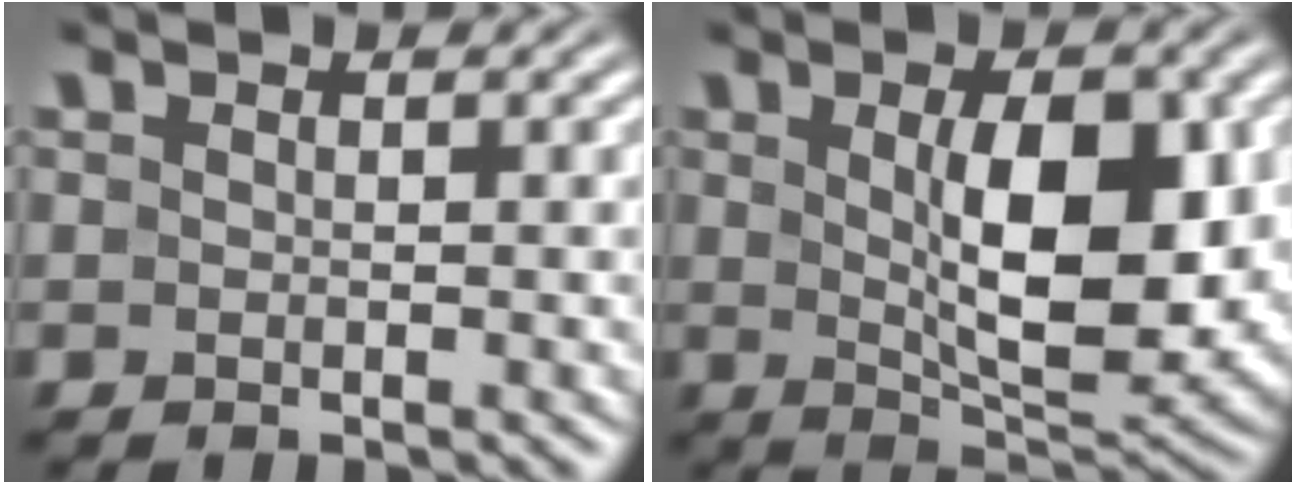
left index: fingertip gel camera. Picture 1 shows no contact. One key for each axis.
{"total": 9.2, "fx": 0.8, "fy": 4.0, "fz": 8.2, "tx": -0.129, "ty": -0.010, "tz": 0.025}